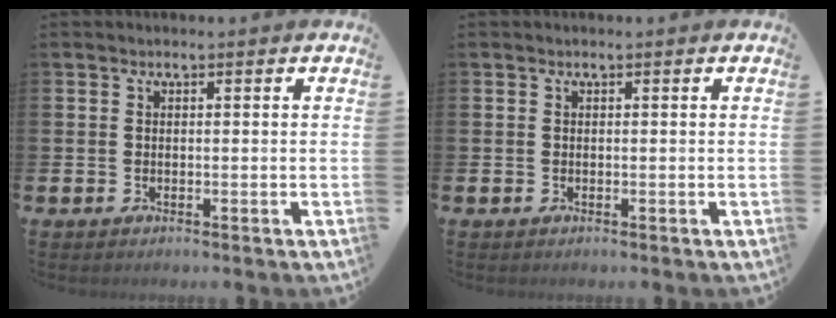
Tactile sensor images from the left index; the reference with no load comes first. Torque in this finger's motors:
{"motor_torque": [0.02, -0.02, 0.00, 0.00]}